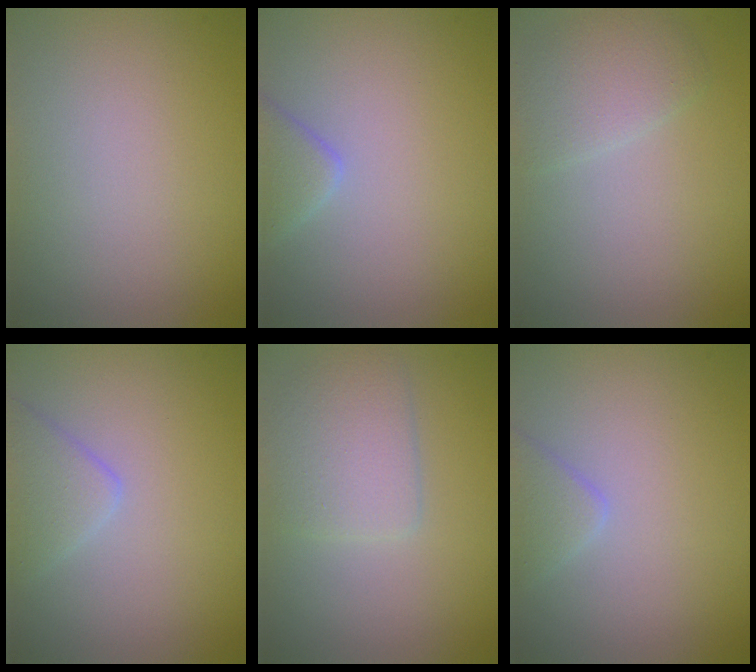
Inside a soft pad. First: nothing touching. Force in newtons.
{"total": 2.1, "press": 2.1, "slide": 0.2}
{"total": 2.4, "press": 2.4, "slide": 0.1}
{"total": 2.2, "press": 2.2, "slide": 0.1}
{"total": 3.3, "press": 3.3, "slide": 0.1}
{"total": 1.6, "press": 1.6, "slide": 0.1}